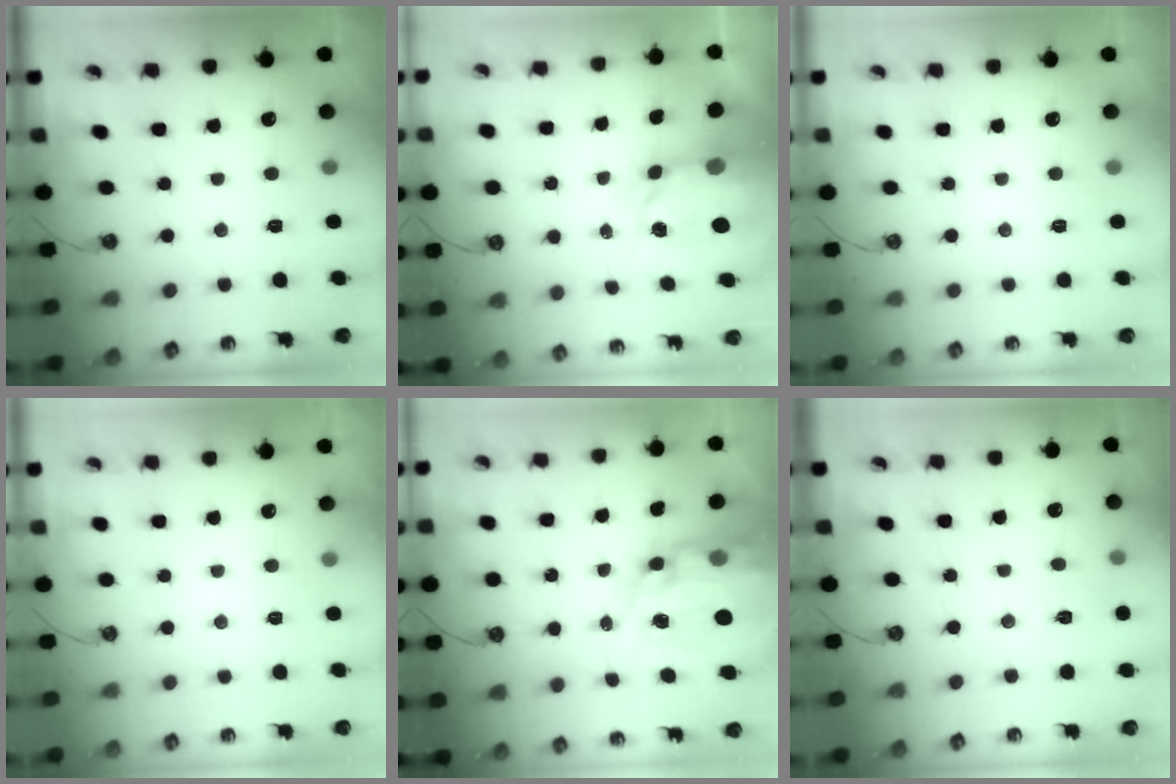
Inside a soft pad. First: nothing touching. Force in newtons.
{"total": 5.7, "press": 5.7, "slide": 0.6}
{"total": 0.0}
{"total": 0.0}
{"total": 17.0, "press": 17.0, "slide": 1.6}
{"total": 6.5, "press": 6.4, "slide": 0.7}